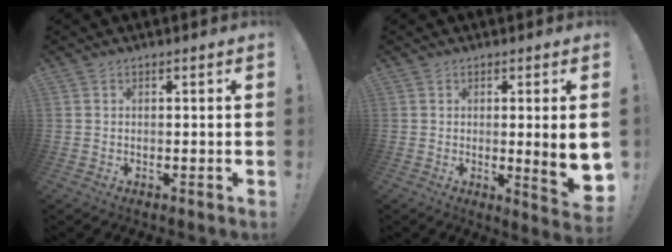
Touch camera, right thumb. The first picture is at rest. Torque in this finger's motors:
{"motor_torque": [0.34, 0.34, 0.62, -0.51, 0.02]}